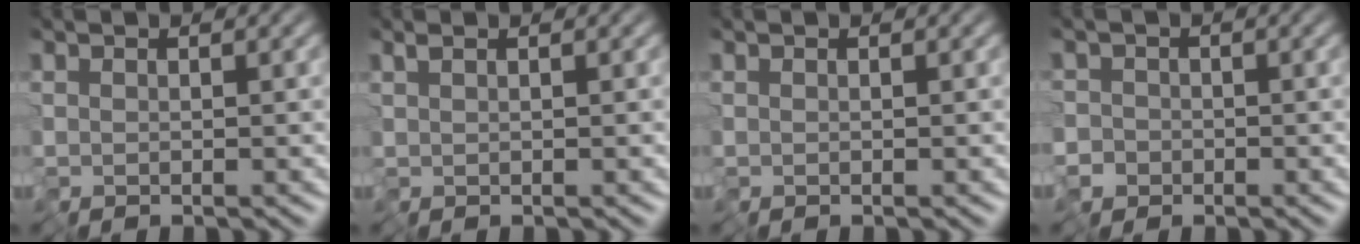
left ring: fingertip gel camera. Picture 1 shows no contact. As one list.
[{"total": 0.5, "force": [0.1, 0.1, 0.5], "torque": [-0.011, -0.001, 0.004]}, {"total": 0.0}, {"total": 2.1, "force": [-1.2, 1.7, 0.0], "torque": [-0.001, -0.007, -0.029]}]